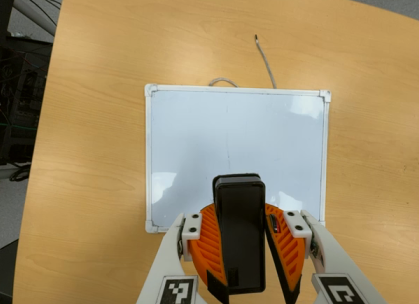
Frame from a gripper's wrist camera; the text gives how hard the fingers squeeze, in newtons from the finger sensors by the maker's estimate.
{"total": 10.0, "left": 10.1, "right": 9.8}